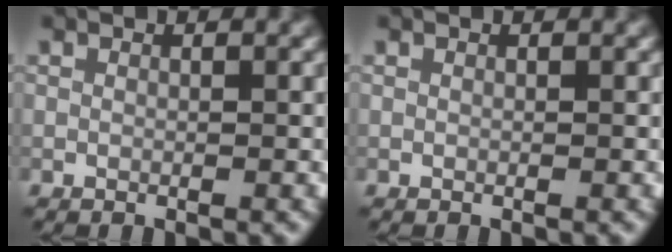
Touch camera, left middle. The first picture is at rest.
{"total": 0.0}